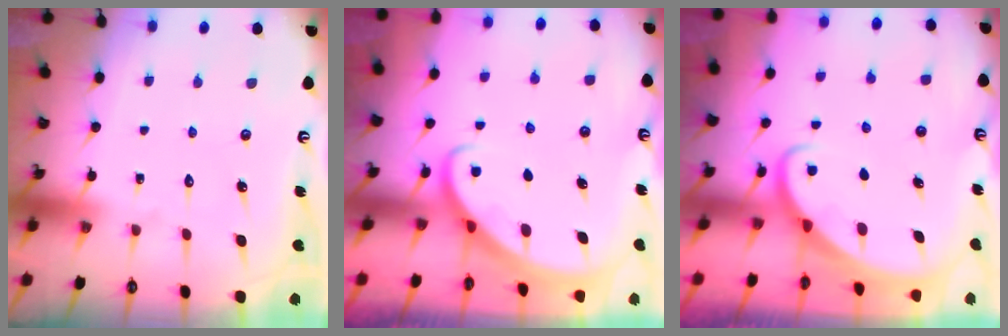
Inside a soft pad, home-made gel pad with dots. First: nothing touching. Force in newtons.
{"total": 2.8, "press": 2.8, "slide": 0.2}
{"total": 2.2, "press": 2.2, "slide": 0.2}